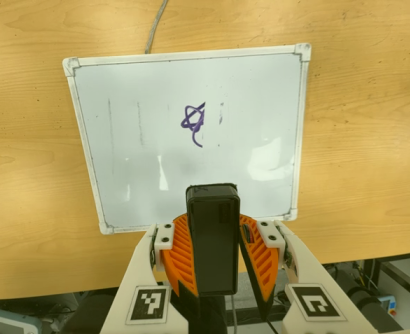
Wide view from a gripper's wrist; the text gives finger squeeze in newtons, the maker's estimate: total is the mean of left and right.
{"total": 9.9, "left": 10.2, "right": 9.6}